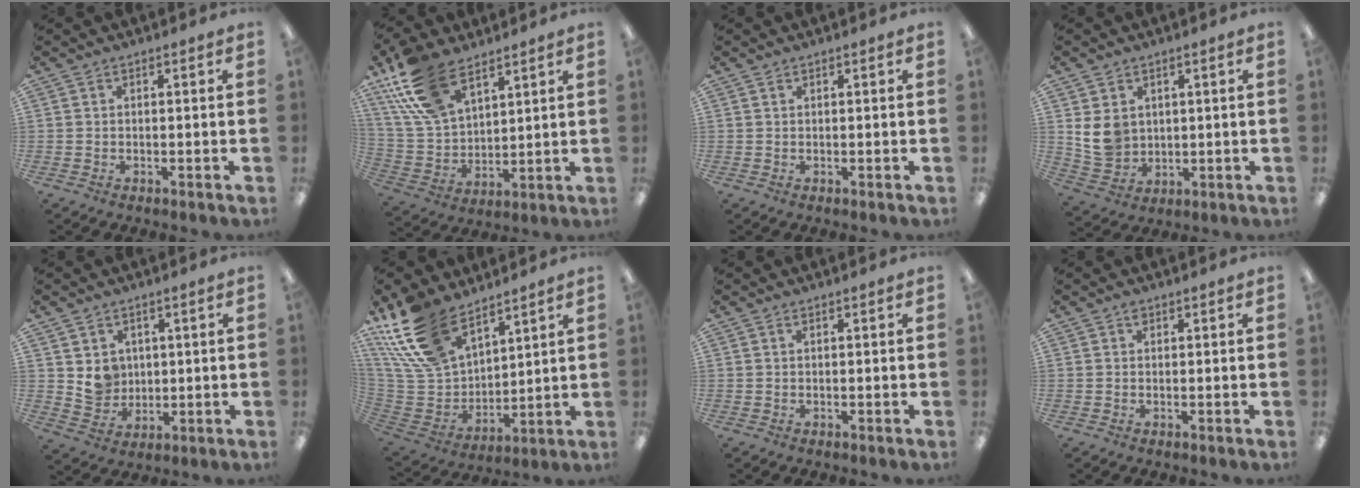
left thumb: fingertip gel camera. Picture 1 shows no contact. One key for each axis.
{"total": 18.1, "fx": 11.4, "fy": 9.5, "fz": 10.3, "tx": -0.232, "ty": -0.034, "tz": 0.214}
{"total": 0.7, "fx": 0.4, "fy": 0.3, "fz": 0.4, "tx": -0.008, "ty": 0.003, "tz": 0.008}
{"total": 7.4, "fx": 2.2, "fy": 6.2, "fz": 3.3, "tx": -0.065, "ty": -0.003, "tz": 0.043}
{"total": 6.4, "fx": 2.6, "fy": 5.8, "fz": 1.1, "tx": -0.009, "ty": -0.010, "tz": 0.051}
{"total": 20.1, "fx": 13.9, "fy": 10.6, "fz": 9.9, "tx": -0.234, "ty": -0.064, "tz": 0.262}
{"total": 0.5, "fx": 0.3, "fy": 0.2, "fz": 0.4, "tx": -0.009, "ty": 0.003, "tz": 0.005}
{"total": 1.0, "fx": 0.6, "fy": 0.6, "fz": 0.5, "tx": -0.004, "ty": -0.001, "tz": 0.008}